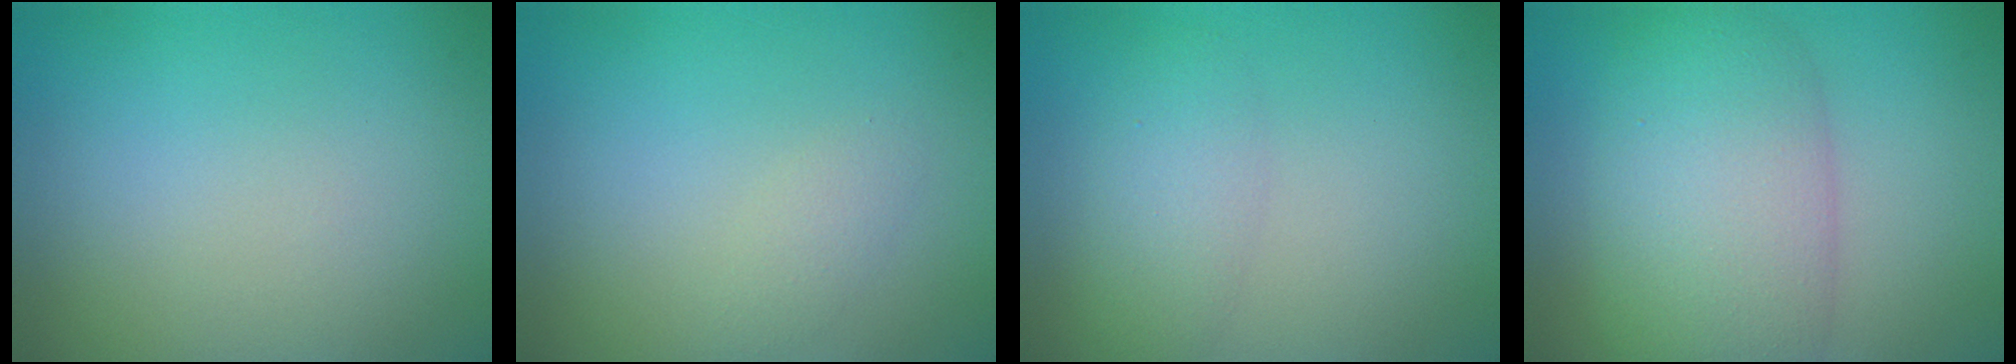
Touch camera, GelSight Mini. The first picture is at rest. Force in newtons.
{"total": 1.0, "press": 1.0, "slide": 0.0}
{"total": 2.5, "press": 2.5, "slide": 0.0}
{"total": 8.2, "press": 8.2, "slide": 0.1}